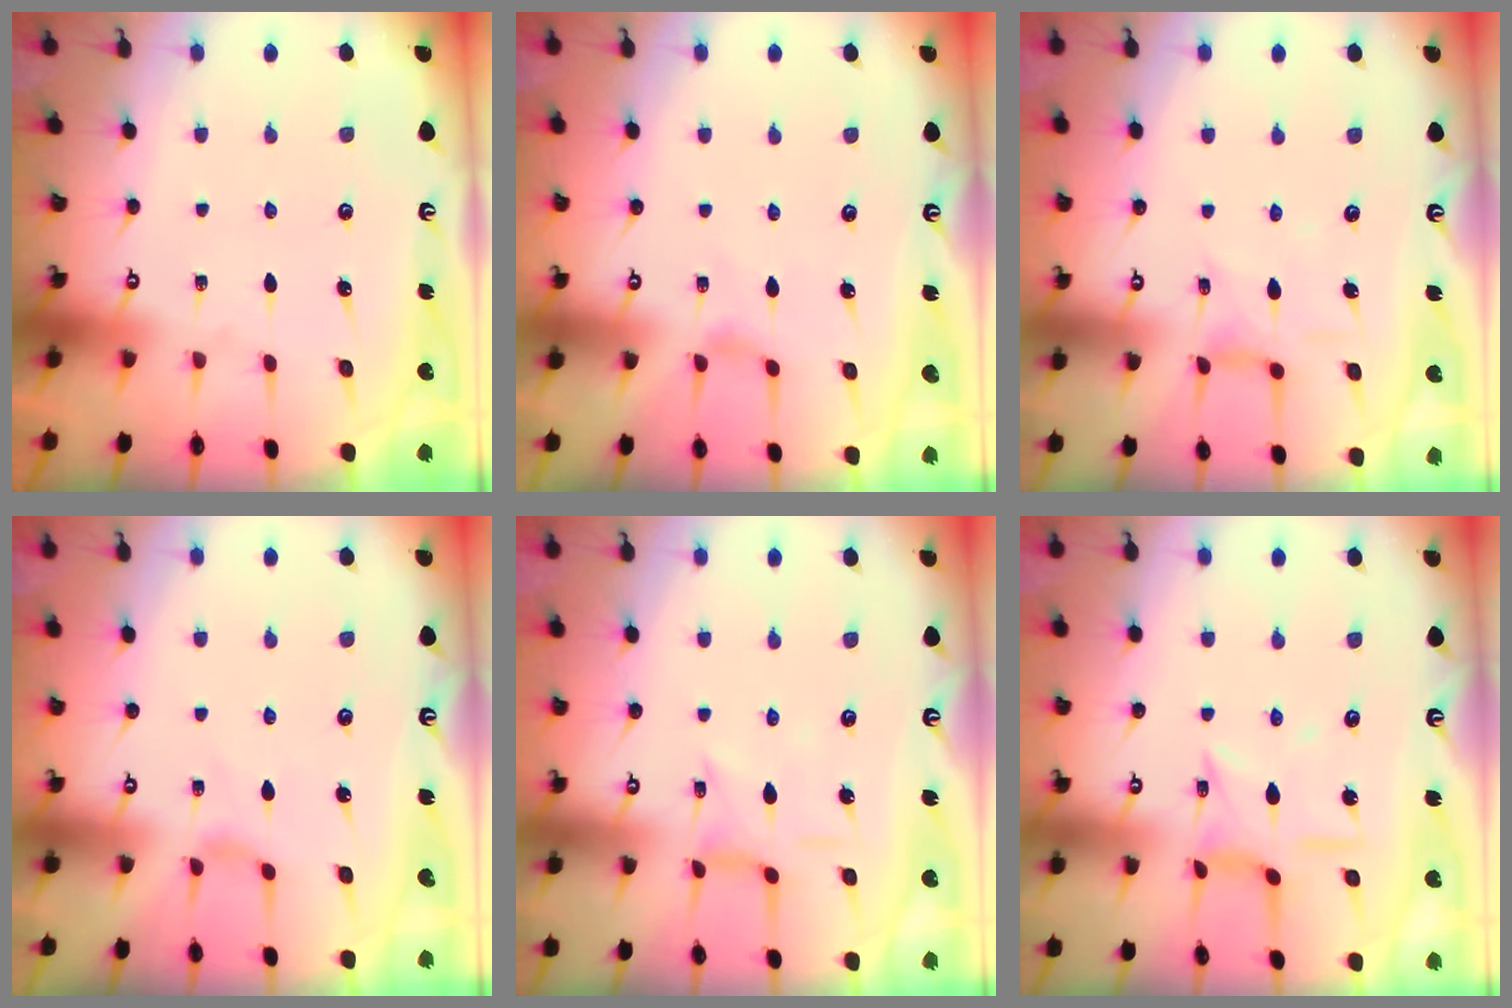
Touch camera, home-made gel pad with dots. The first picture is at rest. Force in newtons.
{"total": 0.7, "press": 0.6, "slide": 0.3}
{"total": 4.8, "press": 4.8, "slide": 0.5}
{"total": 2.0, "press": 1.9, "slide": 0.6}
{"total": 2.9, "press": 2.9, "slide": 0.3}
{"total": 6.2, "press": 6.2, "slide": 0.6}